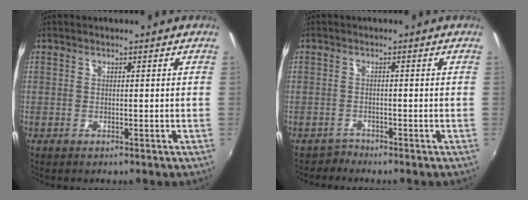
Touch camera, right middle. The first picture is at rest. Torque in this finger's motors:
{"motor_torque": [-0.17, -0.29, -0.02, -0.01]}